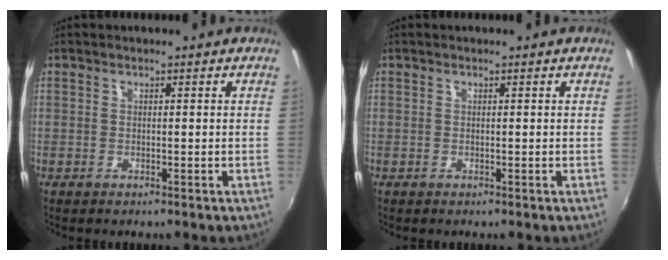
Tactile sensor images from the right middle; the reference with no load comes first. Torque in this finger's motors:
{"motor_torque": [-0.13, 0.13, 0.02, -0.01]}